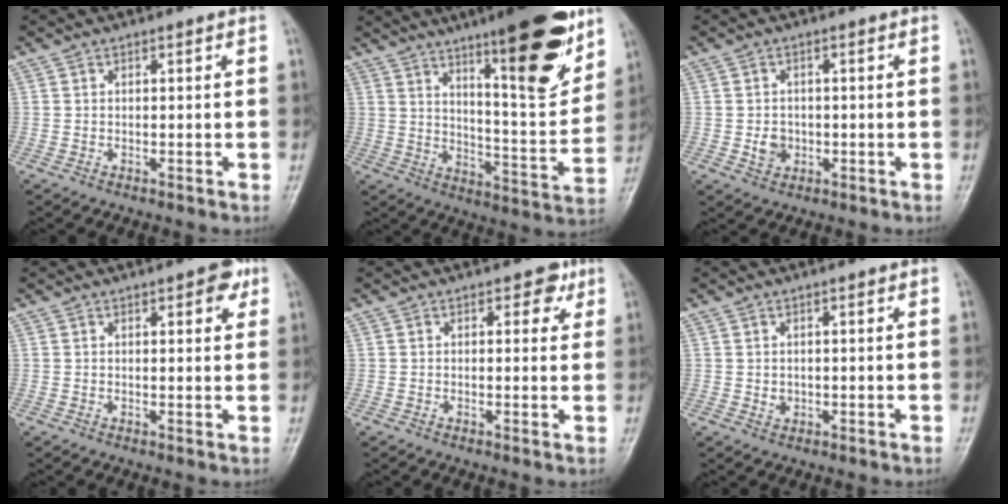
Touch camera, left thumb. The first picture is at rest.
{"total": 19.5, "force": [11.6, 4.3, 15.0], "torque": [-0.181, -0.067, 0.180]}
{"total": 3.1, "force": [-0.6, 2.7, 1.4], "torque": [-0.013, 0.003, -0.007]}
{"total": 4.0, "force": [2.0, 1.7, 3.1], "torque": [-0.022, -0.004, 0.018]}
{"total": 3.0, "force": [1.4, 2.0, 1.7], "torque": [0.004, -0.003, 0.011]}
{"total": 1.4, "force": [0.1, 1.2, 0.7], "torque": [-0.006, 0.000, 0.005]}